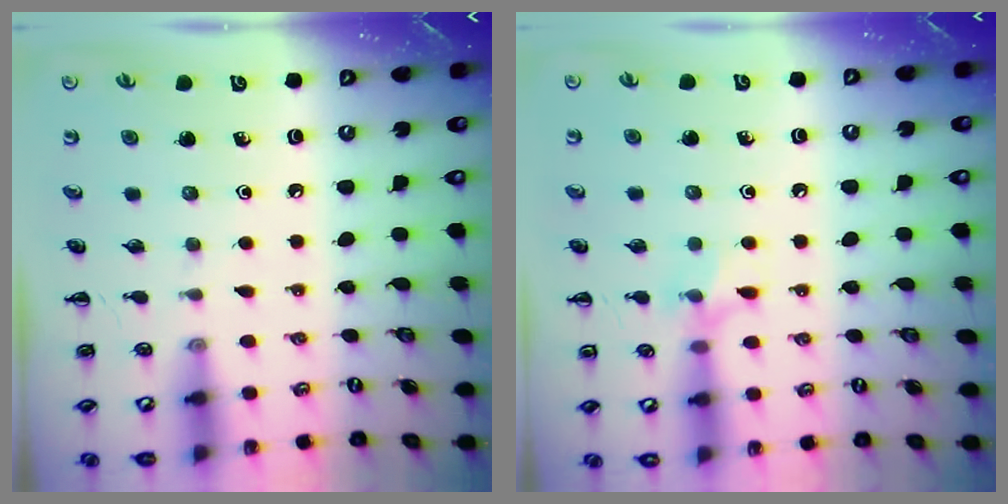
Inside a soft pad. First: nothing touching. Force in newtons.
{"total": 7.1, "press": 7.0, "slide": 1.4}